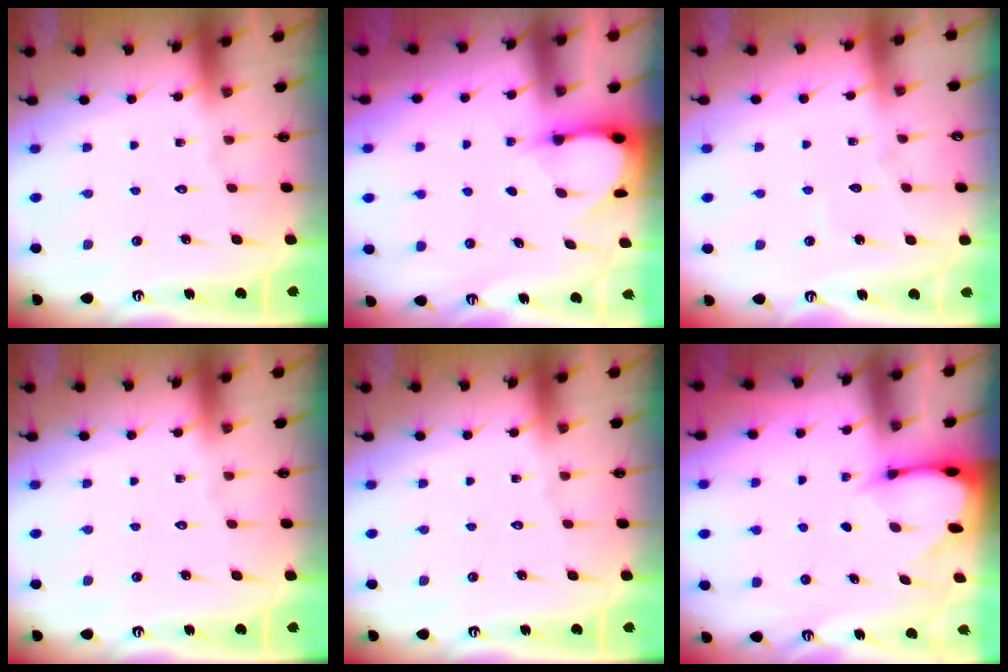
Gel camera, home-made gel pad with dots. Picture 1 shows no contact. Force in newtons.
{"total": 3.1, "press": 3.1, "slide": 0.3}
{"total": 2.5, "press": 2.5, "slide": 0.1}
{"total": 0.0}
{"total": 0.0}
{"total": 2.9, "press": 2.9, "slide": 0.4}